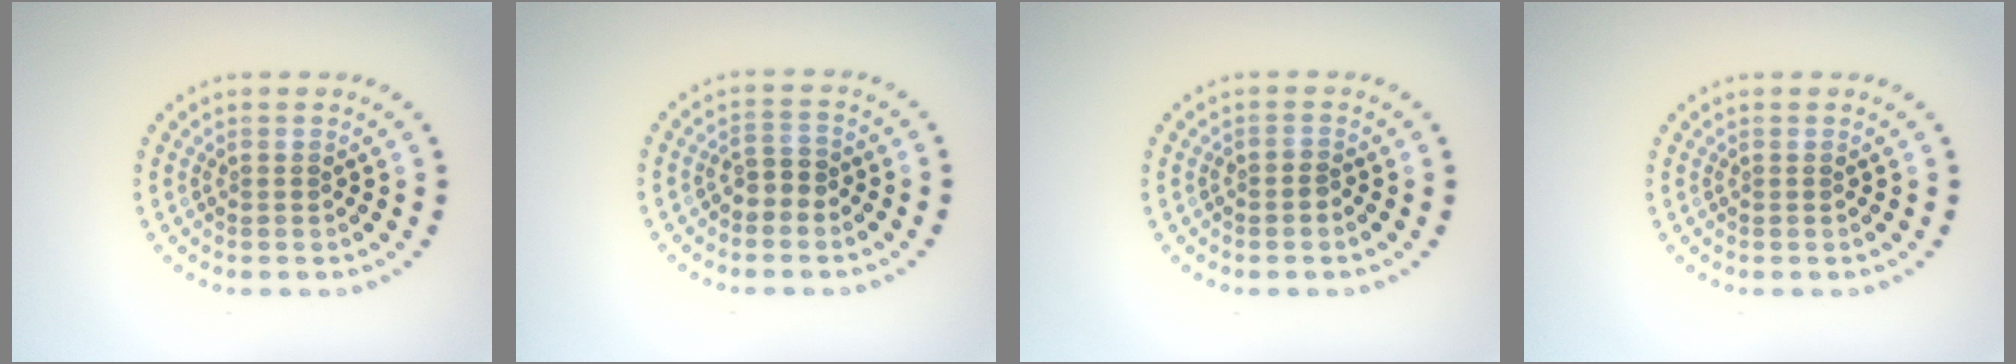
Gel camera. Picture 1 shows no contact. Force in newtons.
{"total": 1.8, "press": 1.6, "slide": 0.8}
{"total": 0.6, "press": 0.4, "slide": 0.5}
{"total": 0.0}